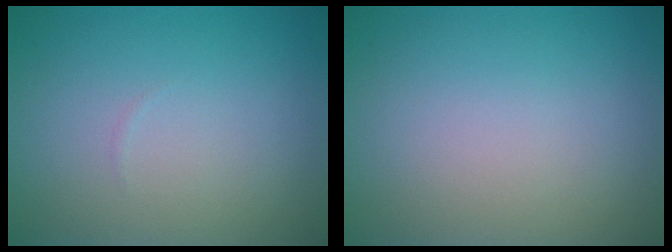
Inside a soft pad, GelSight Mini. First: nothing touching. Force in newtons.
{"total": 0.0}